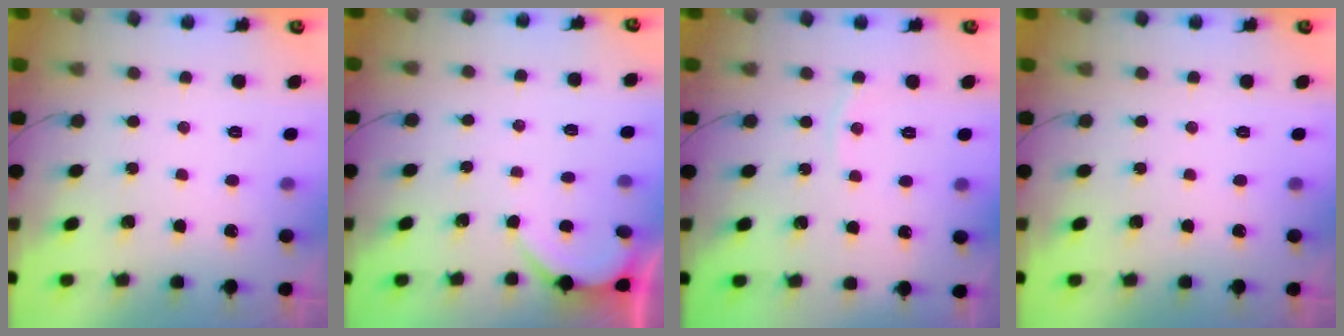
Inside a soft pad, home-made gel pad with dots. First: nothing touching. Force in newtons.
{"total": 2.1, "press": 2.1, "slide": 0.3}
{"total": 2.7, "press": 2.7, "slide": 0.3}
{"total": 0.0}